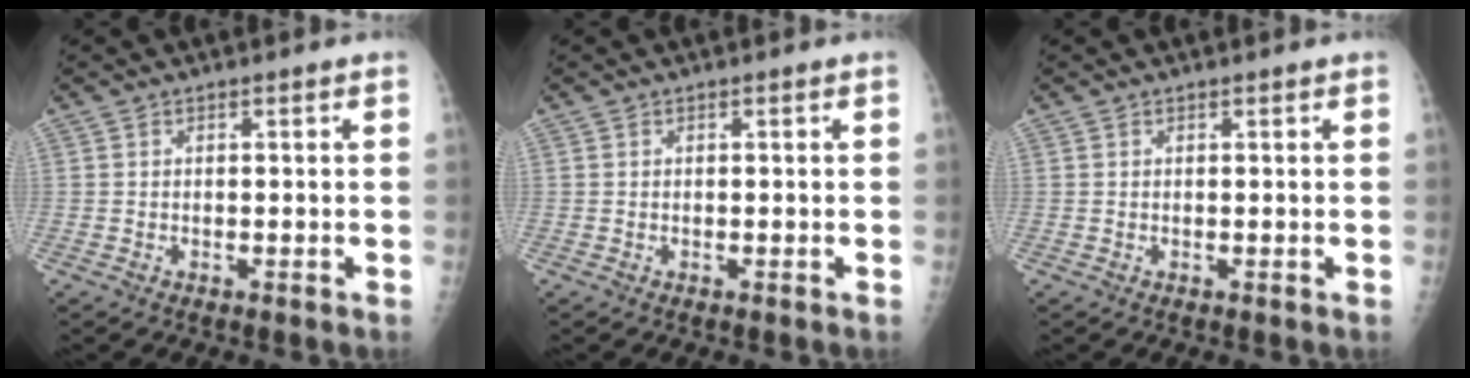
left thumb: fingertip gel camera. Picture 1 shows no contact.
{"total": 0.0}
{"total": 0.0}